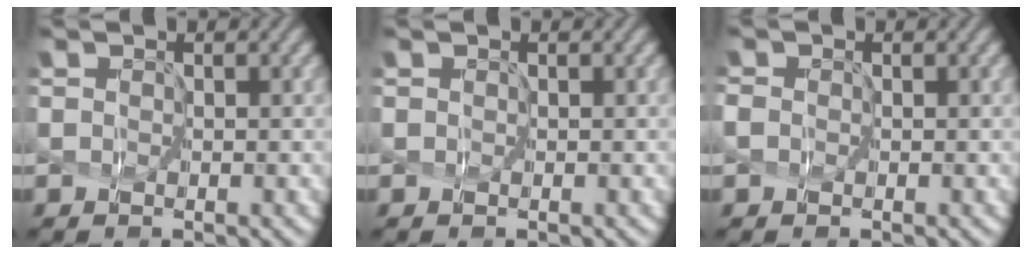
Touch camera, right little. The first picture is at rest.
{"total": 0.0}
{"total": 0.6, "force": [-0.2, 0.5, 0.3], "torque": [-0.005, 0.000, -0.007]}